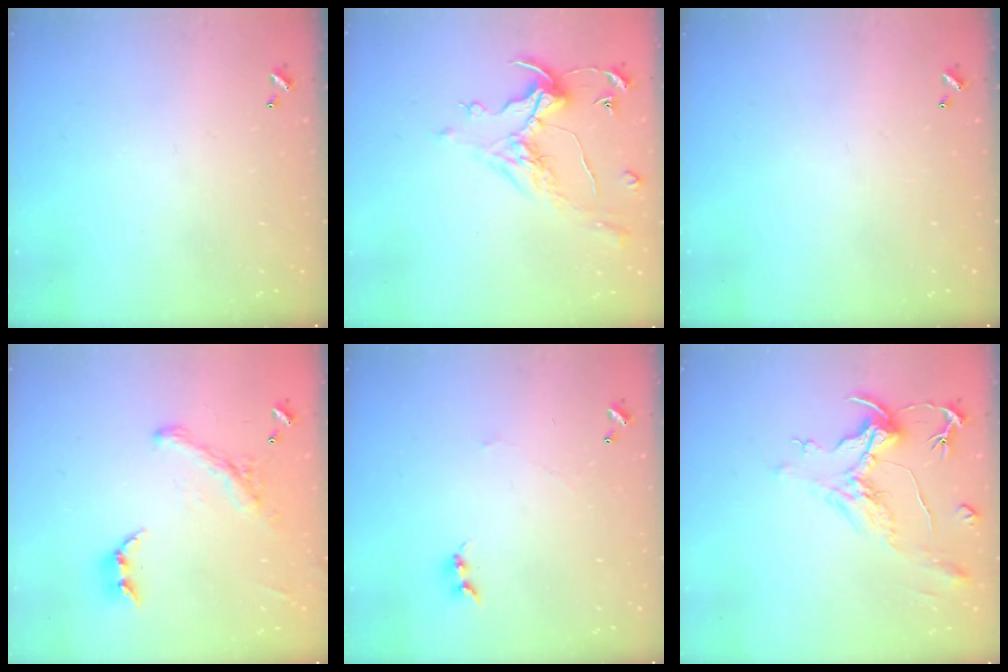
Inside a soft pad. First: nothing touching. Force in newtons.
{"total": 0.9, "press": 0.7, "slide": 0.5}
{"total": 0.0}
{"total": 3.8, "press": 3.5, "slide": 1.5}
{"total": 1.1, "press": 1.0, "slide": 0.5}
{"total": 2.0, "press": 1.6, "slide": 1.2}